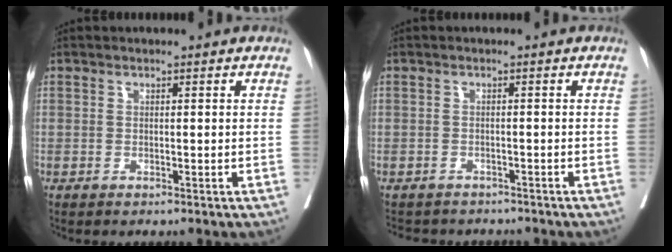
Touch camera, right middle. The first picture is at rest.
{"total": 5.7, "force": [-5.0, 2.8, 0.4], "torque": [-0.005, -0.002, -0.065]}